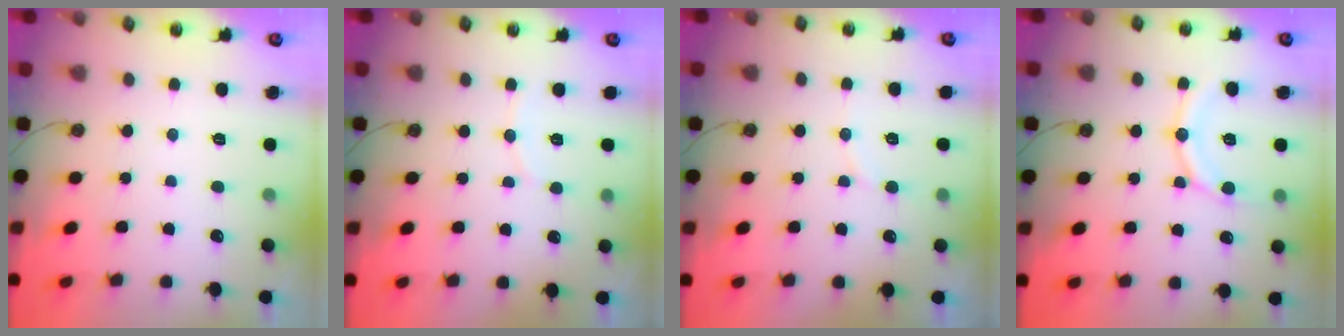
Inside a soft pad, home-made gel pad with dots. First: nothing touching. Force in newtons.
{"total": 4.7, "press": 4.7, "slide": 0.5}
{"total": 5.5, "press": 5.4, "slide": 1.1}
{"total": 12.7, "press": 12.6, "slide": 1.4}